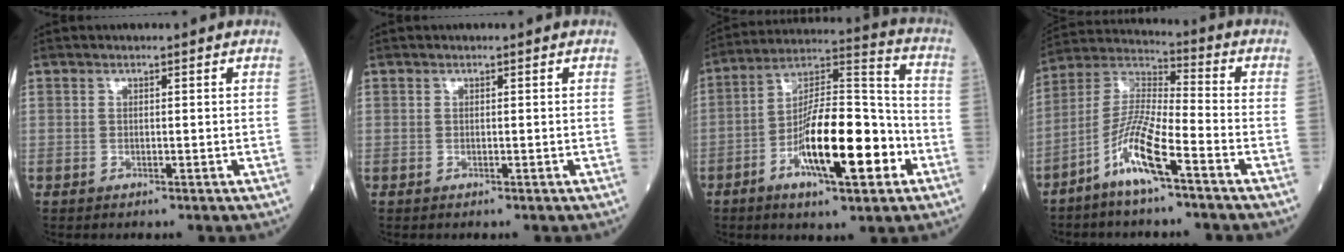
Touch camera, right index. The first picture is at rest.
{"total": 0.0}
{"total": 16.9, "force": [-5.8, 4.1, 15.4], "torque": [-0.270, 0.007, -0.094]}
{"total": 10.3, "force": [-5.8, 0.9, 8.5], "torque": [-0.178, -0.003, -0.121]}